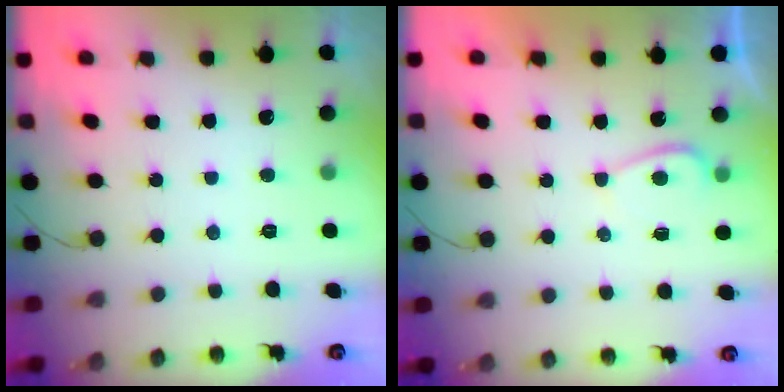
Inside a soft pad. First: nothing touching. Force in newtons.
{"total": 2.7, "press": 2.7, "slide": 0.6}